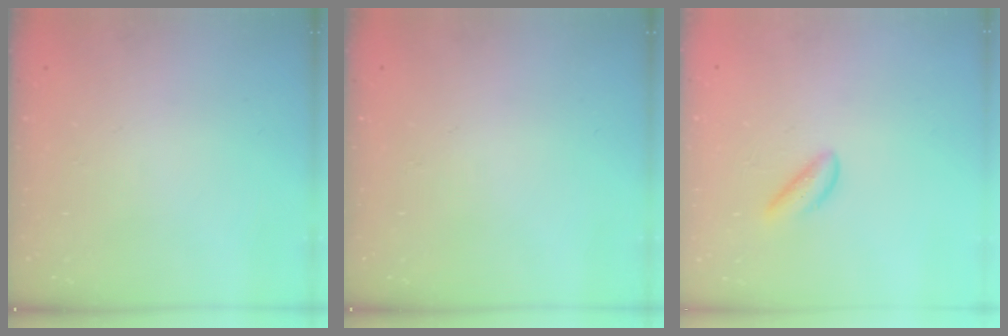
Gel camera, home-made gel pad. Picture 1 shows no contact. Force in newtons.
{"total": 0.0}
{"total": 2.3, "press": 2.3, "slide": 0.3}